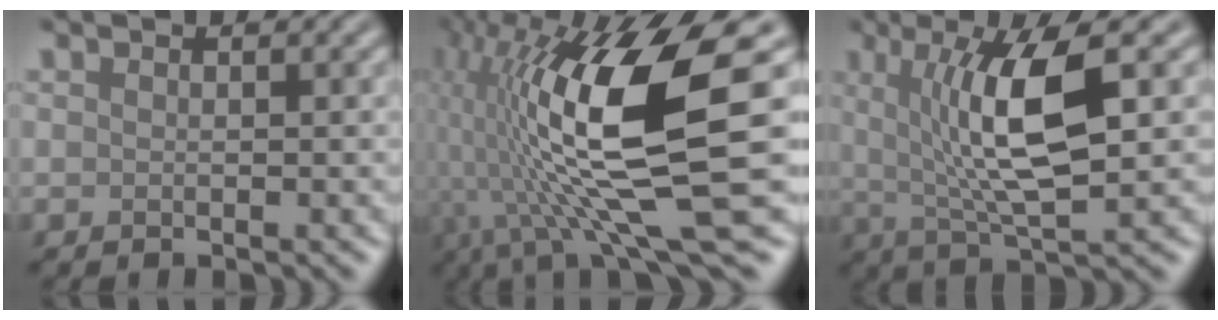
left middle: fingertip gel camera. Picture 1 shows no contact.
{"total": 15.9, "force": [1.2, 4.9, 15.0], "torque": [-0.295, -0.004, 0.025]}
{"total": 8.1, "force": [1.5, 2.0, 7.7], "torque": [-0.134, -0.005, 0.030]}